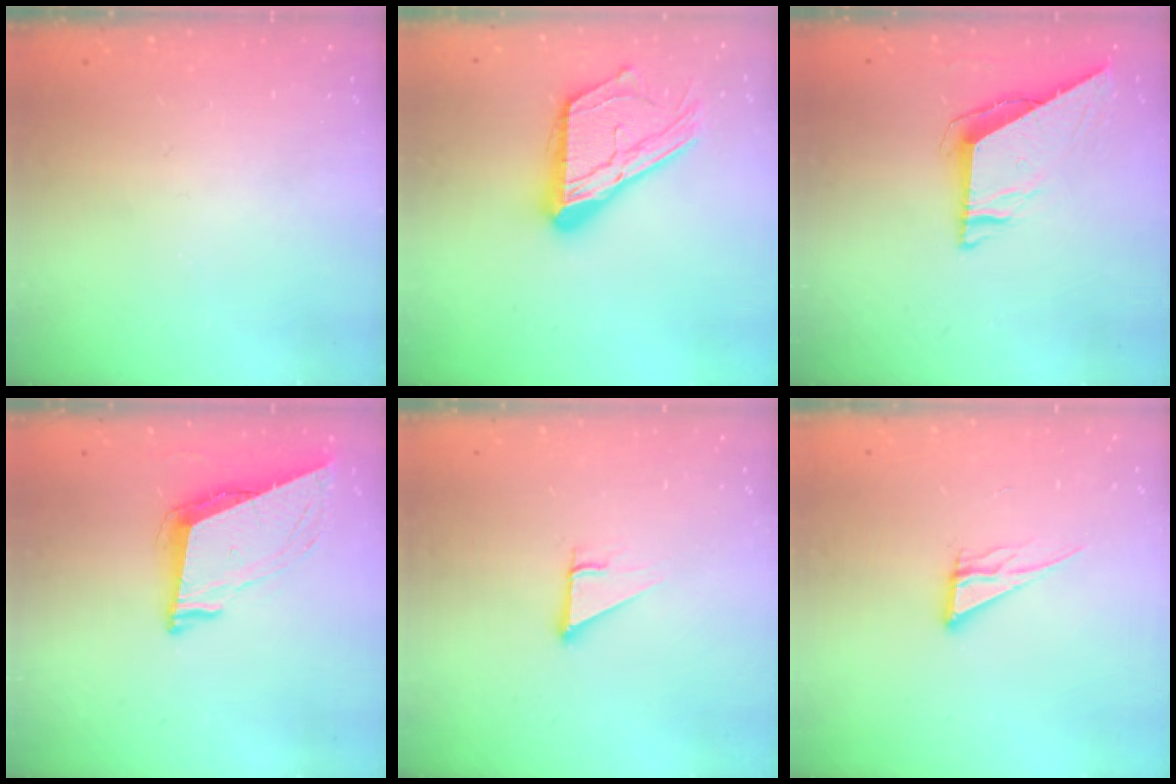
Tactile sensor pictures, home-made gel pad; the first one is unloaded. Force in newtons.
{"total": 20.1, "press": 20.1, "slide": 1.7}
{"total": 7.2, "press": 7.2, "slide": 0.5}
{"total": 9.0, "press": 8.4, "slide": 3.2}
{"total": 3.3, "press": 3.3, "slide": 0.2}
{"total": 8.2, "press": 8.1, "slide": 0.7}